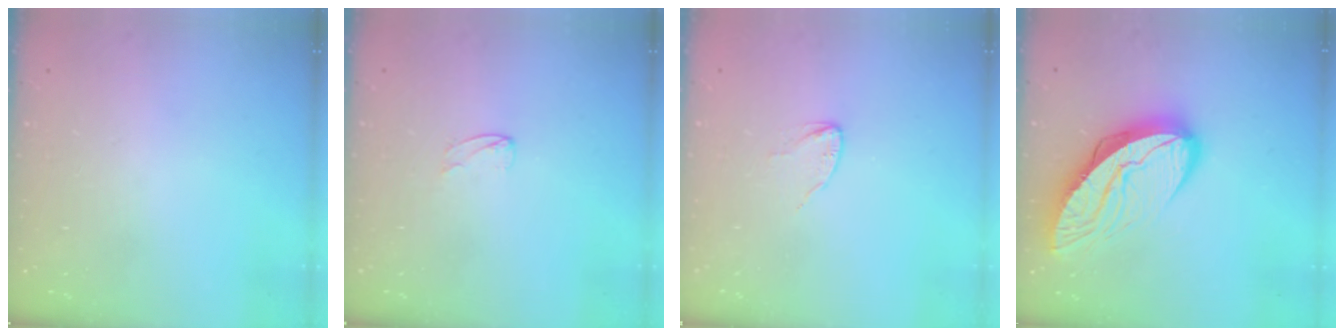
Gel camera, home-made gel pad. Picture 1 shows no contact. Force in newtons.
{"total": 2.0, "press": 2.0, "slide": 0.2}
{"total": 2.3, "press": 2.3, "slide": 0.2}
{"total": 14.0, "press": 13.9, "slide": 1.3}